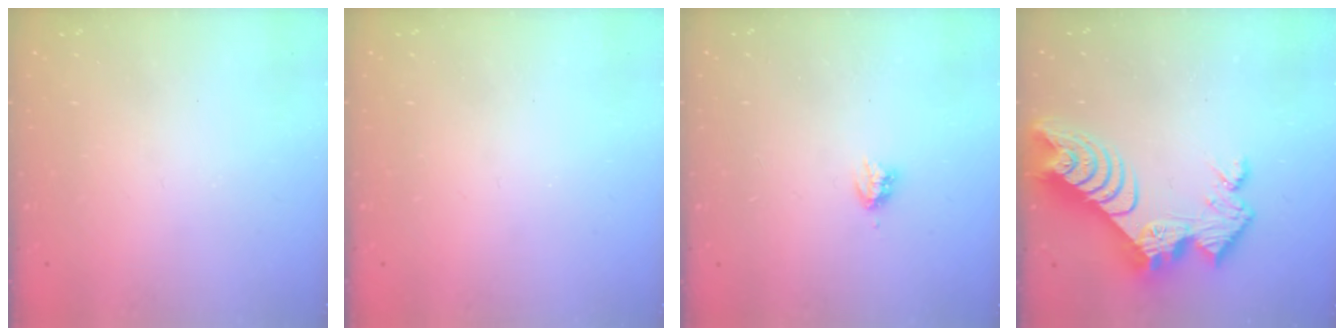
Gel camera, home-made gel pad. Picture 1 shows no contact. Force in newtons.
{"total": 0.0}
{"total": 2.9, "press": 2.9, "slide": 0.5}
{"total": 16.6, "press": 16.6, "slide": 1.4}